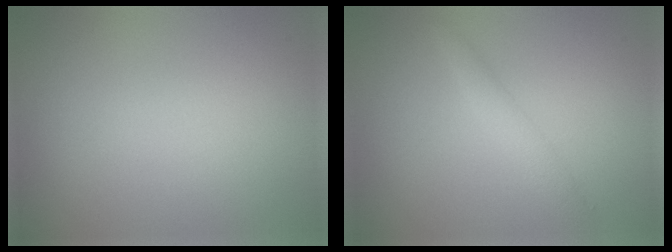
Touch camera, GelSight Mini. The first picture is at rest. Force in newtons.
{"total": 1.7, "press": 1.7, "slide": 0.1}